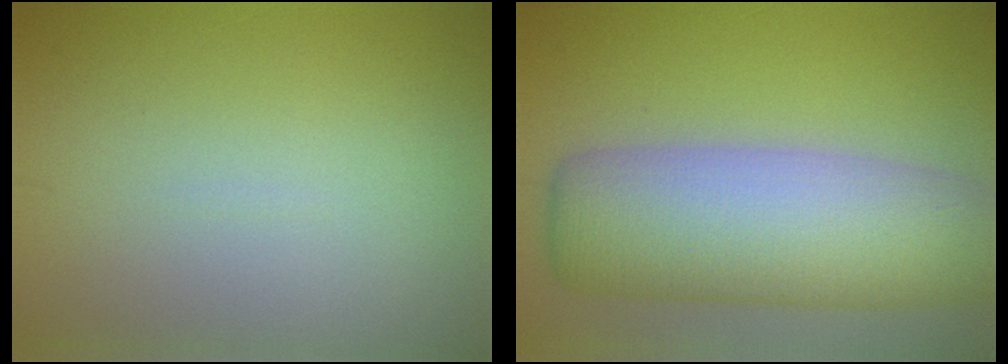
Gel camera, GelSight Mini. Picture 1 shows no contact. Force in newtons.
{"total": 11.7, "press": 11.7, "slide": 0.6}